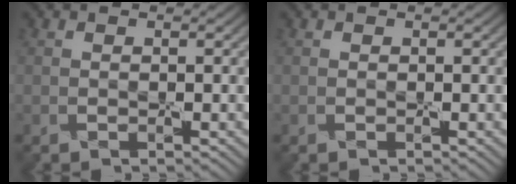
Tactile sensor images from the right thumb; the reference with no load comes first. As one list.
[{"total": 0.0}]